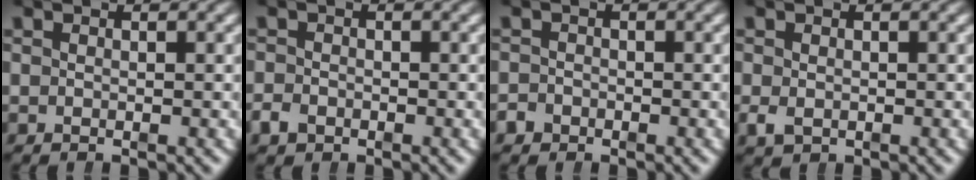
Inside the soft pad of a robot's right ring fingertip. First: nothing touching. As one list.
[{"total": 1.7, "force": [-1.2, 1.1, 0.4], "torque": [-0.010, -0.011, -0.019]}, {"total": 1.8, "force": [-1.3, 1.2, -0.1], "torque": [0.001, -0.013, -0.021]}, {"total": 1.5, "force": [-0.8, 0.9, 0.9], "torque": [-0.026, -0.017, -0.003]}]